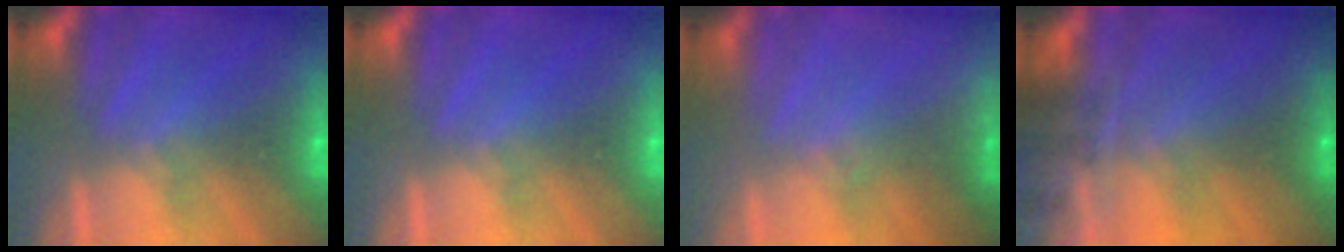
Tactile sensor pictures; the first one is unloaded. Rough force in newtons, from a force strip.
{"total": 0.0}
{"total": 1.3}
{"total": 7.9}